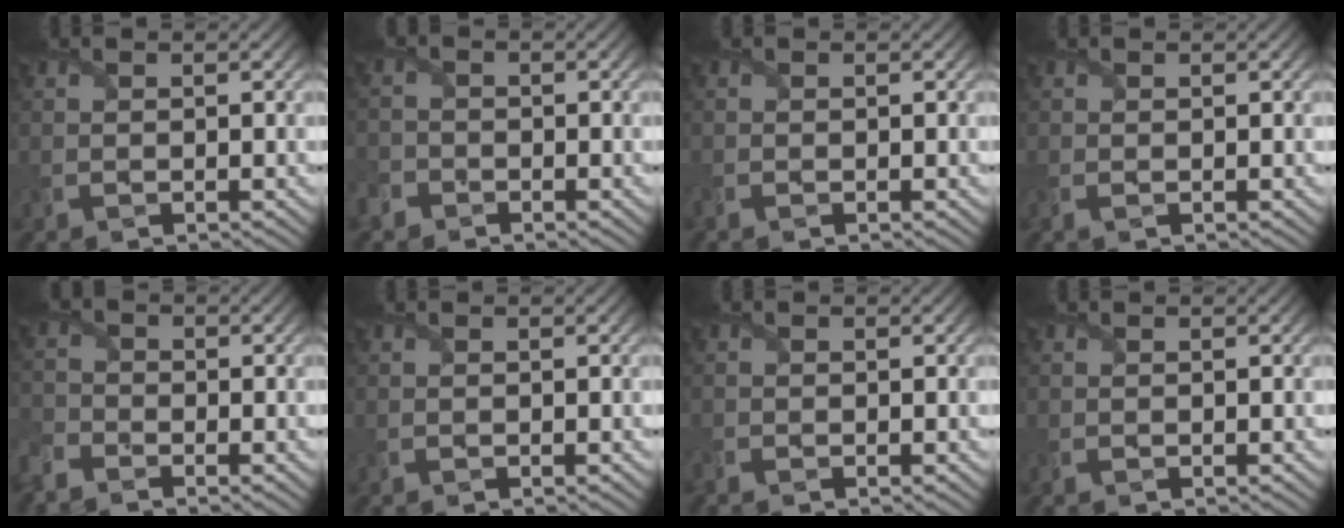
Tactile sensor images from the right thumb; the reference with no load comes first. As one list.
[{"total": 2.8, "force": [-1.9, 2.0, 0.6], "torque": [-0.017, -0.005, -0.046]}, {"total": 0.5, "force": [-0.5, 0.2, 0.1], "torque": [-0.005, -0.007, -0.008]}, {"total": 0.8, "force": [-0.2, 0.4, 0.6], "torque": [-0.022, -0.003, -0.004]}, {"total": 3.7, "force": [-3.1, 1.7, 1.1], "torque": [-0.032, -0.009, -0.081]}, {"total": 0.0}, {"total": 0.8, "force": [-0.7, 0.2, 0.2], "torque": [-0.008, -0.007, -0.016]}, {"total": 0.0}]